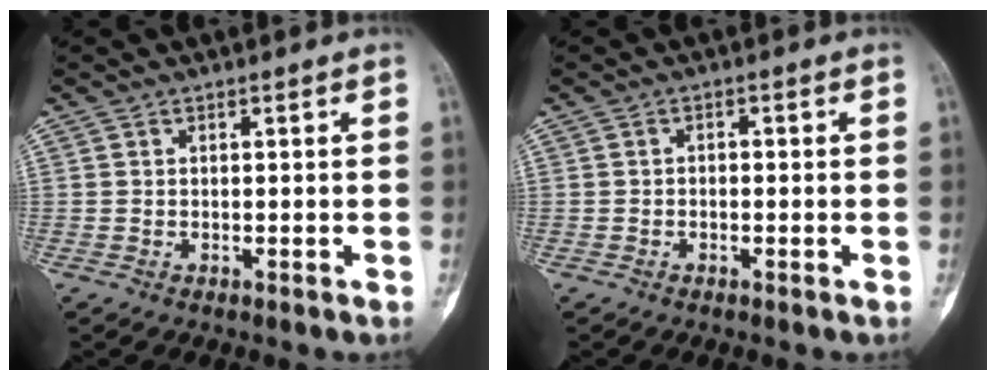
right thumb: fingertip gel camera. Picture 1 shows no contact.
{"total": 0.9, "force": [-0.3, 0.6, 0.6], "torque": [-0.005, 0.004, -0.008]}